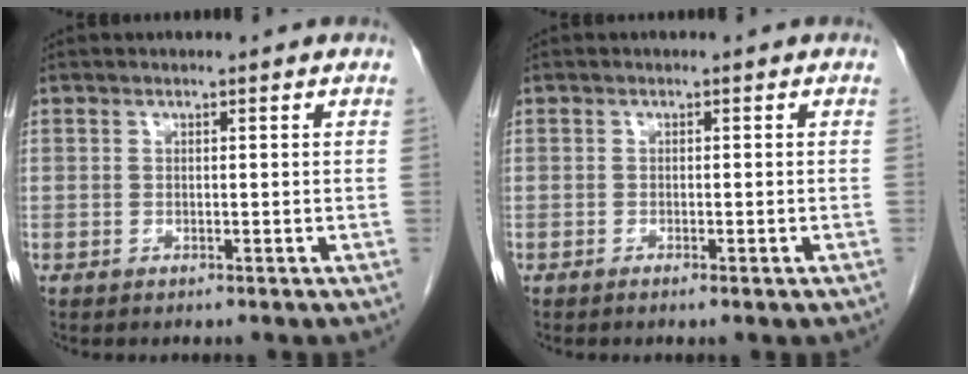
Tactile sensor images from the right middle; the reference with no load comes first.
{"total": 1.4, "force": [-1.0, 0.1, 1.0], "torque": [-0.015, -0.002, -0.011]}